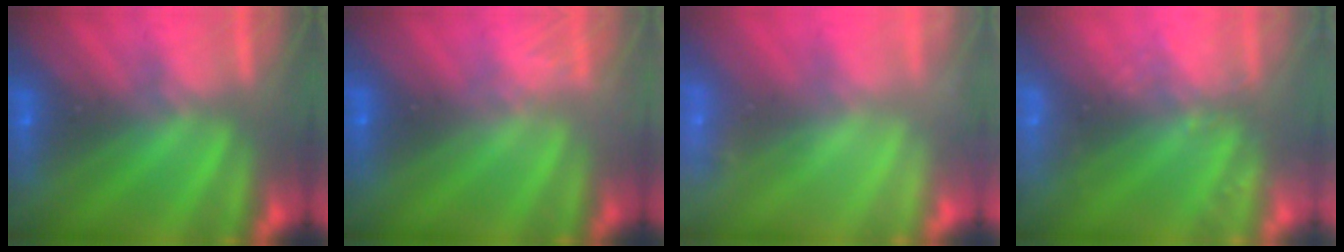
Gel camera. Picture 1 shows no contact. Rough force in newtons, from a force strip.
{"total": 1.6}
{"total": 2.3}
{"total": 2.4}